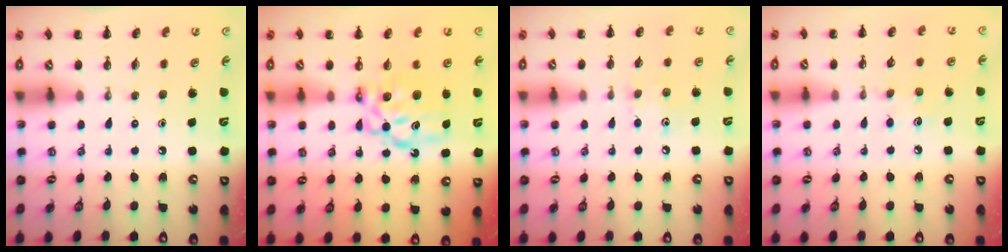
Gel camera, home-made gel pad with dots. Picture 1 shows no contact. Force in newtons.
{"total": 8.1, "press": 8.0, "slide": 1.2}
{"total": 5.9, "press": 5.8, "slide": 1.3}
{"total": 5.6, "press": 5.4, "slide": 1.4}